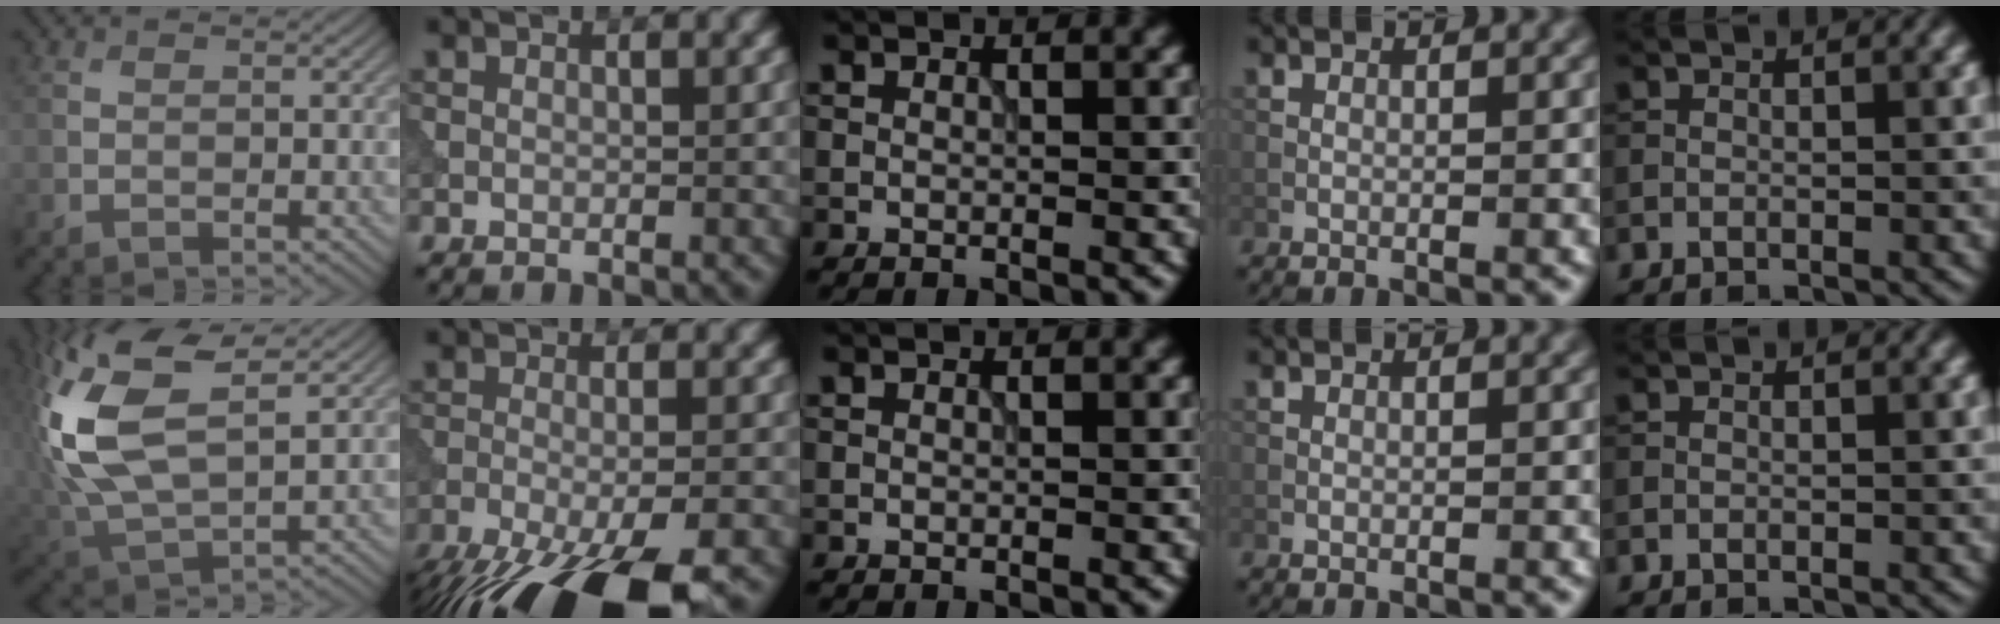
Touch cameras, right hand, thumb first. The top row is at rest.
{"thumb": {"total": 15.5, "force": [3.7, 8.0, 12.7], "torque": [-0.313, 0.007, 0.081]}, "index": {"total": 12.1, "force": [-8.9, 3.3, 7.5], "torque": [-0.125, -0.054, -0.129]}}